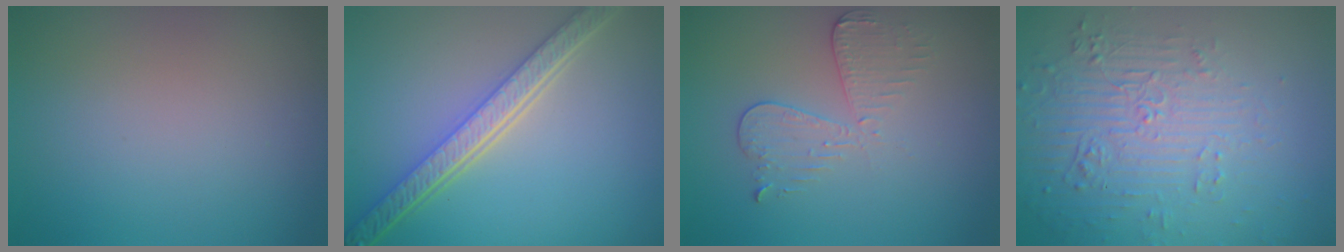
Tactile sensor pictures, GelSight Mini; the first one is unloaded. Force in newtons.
{"total": 5.9, "press": 4.5, "slide": 3.8}
{"total": 2.9, "press": 2.7, "slide": 1.2}
{"total": 5.7, "press": 3.6, "slide": 4.4}